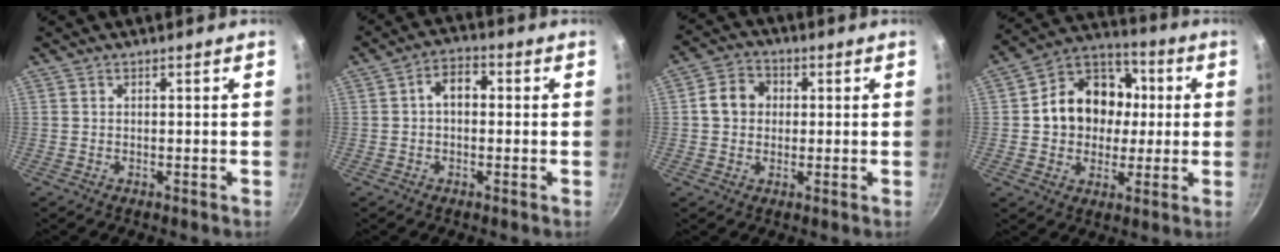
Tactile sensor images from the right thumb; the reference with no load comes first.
{"total": 5.3, "force": [0.3, 3.4, 4.0], "torque": [-0.051, 0.022, -0.005]}
{"total": 6.9, "force": [0.6, 5.9, 3.5], "torque": [-0.048, 0.015, 0.002]}
{"total": 15.8, "force": [0.9, 12.7, 9.5], "torque": [-0.099, 0.026, 0.010]}